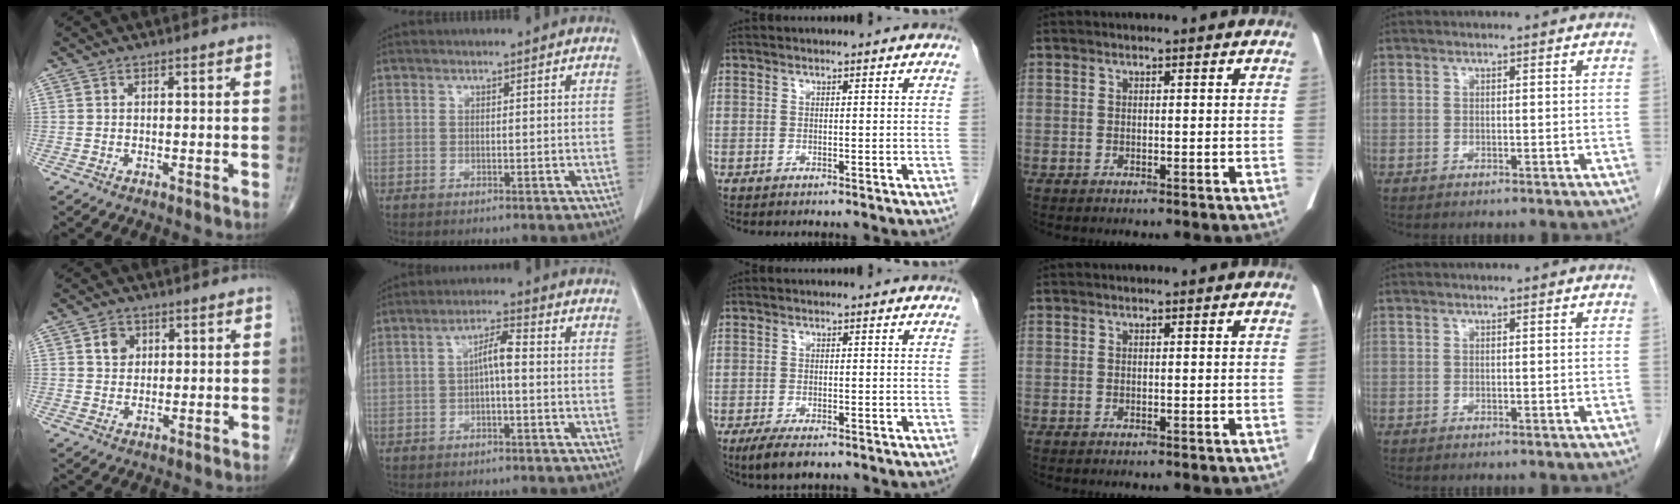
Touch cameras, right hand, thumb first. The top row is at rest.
{"thumb": {"total": 3.5, "force": [1.2, 2.9, 1.5], "torque": [-0.009, -0.005, 0.020]}, "index": {"total": 4.0, "force": [-0.2, 0.7, 3.9], "torque": [-0.070, 0.013, -0.004]}, "middle": {"total": 4.1, "force": [-2.9, 1.3, 2.7], "torque": [-0.053, -0.009, -0.046]}}